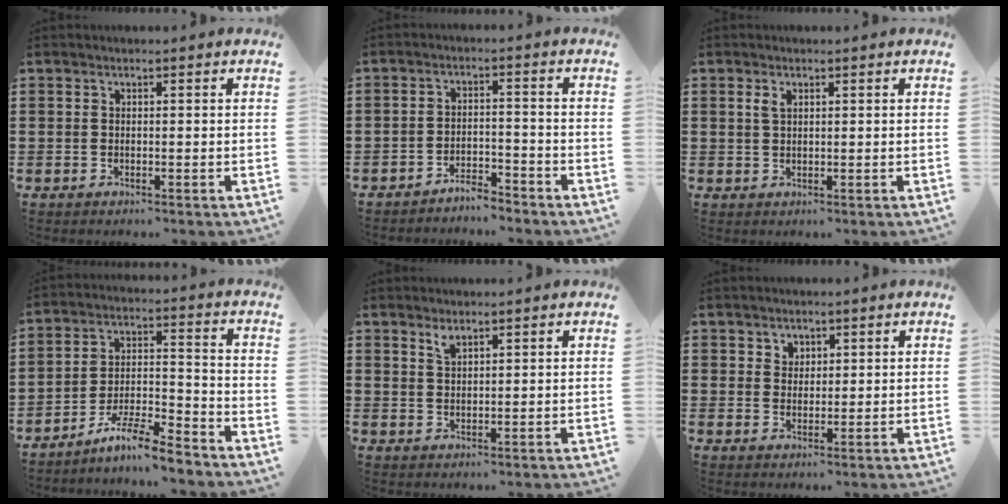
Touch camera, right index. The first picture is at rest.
{"total": 3.4, "force": [-3.4, 0.2, 0.1], "torque": [-0.010, 0.004, -0.072]}
{"total": 1.6, "force": [0.8, 0.8, 1.2], "torque": [-0.026, 0.004, 0.014]}
{"total": 7.9, "force": [-6.9, 0.5, 3.7], "torque": [-0.067, 0.009, -0.131]}
{"total": 2.0, "force": [1.6, 0.6, 1.0], "torque": [-0.023, 0.002, 0.029]}
{"total": 2.3, "force": [1.5, 1.6, 0.1], "torque": [-0.009, 0.007, 0.029]}